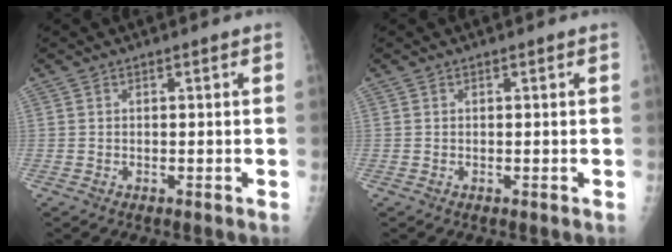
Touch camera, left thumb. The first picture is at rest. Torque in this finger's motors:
{"motor_torque": [0.01, 0.01, -0.03, -0.03, 0.00]}